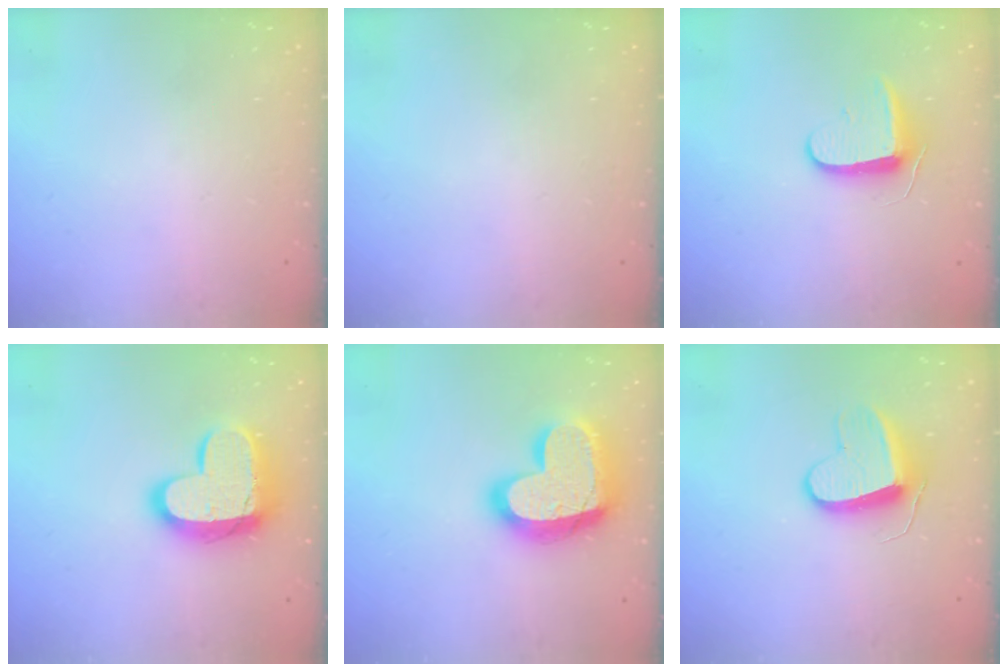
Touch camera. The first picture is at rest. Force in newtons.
{"total": 0.0}
{"total": 9.4, "press": 9.3, "slide": 0.9}
{"total": 16.7, "press": 16.6, "slide": 1.3}
{"total": 22.4, "press": 22.4, "slide": 1.4}
{"total": 9.5, "press": 9.5, "slide": 0.7}